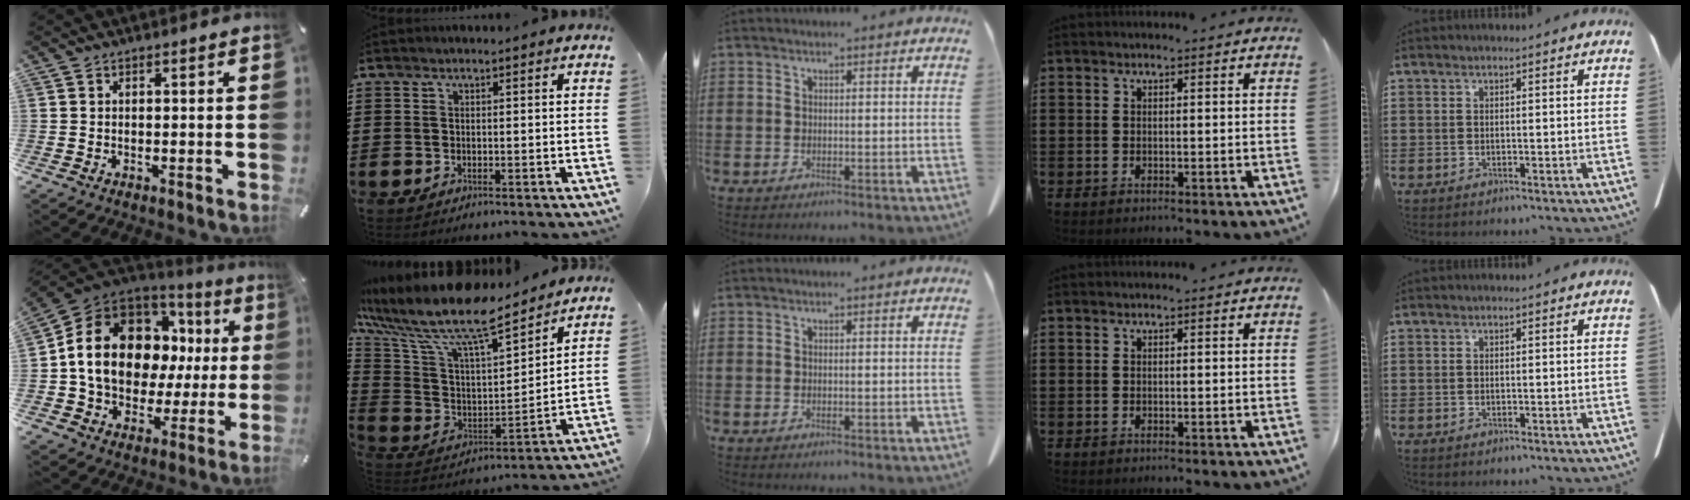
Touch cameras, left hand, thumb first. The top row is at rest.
{"thumb": {"total": 16.9, "force": [3.2, 12.9, 10.5], "torque": [-0.204, -0.016, 0.061]}, "index": {"total": 11.8, "force": [9.7, 2.5, 6.3], "torque": [-0.157, -0.072, 0.164]}}